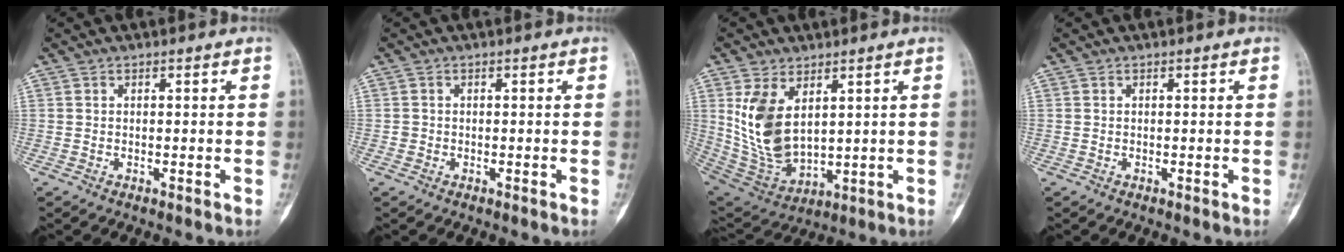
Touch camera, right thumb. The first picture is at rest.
{"total": 0.7, "force": [-0.2, 0.7, 0.1], "torque": [0.002, 0.005, -0.003]}
{"total": 13.3, "force": [3.9, 7.6, 10.1], "torque": [-0.183, -0.023, 0.099]}
{"total": 0.0}